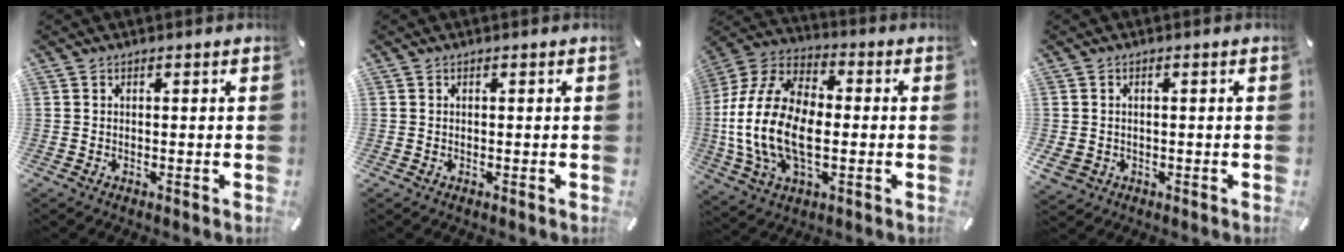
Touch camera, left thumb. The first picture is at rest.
{"total": 0.0}
{"total": 18.5, "force": [-3.4, 11.7, 14.0], "torque": [-0.306, 0.016, -0.061]}
{"total": 2.6, "force": [-0.6, 2.2, 1.1], "torque": [-0.036, -0.002, -0.015]}